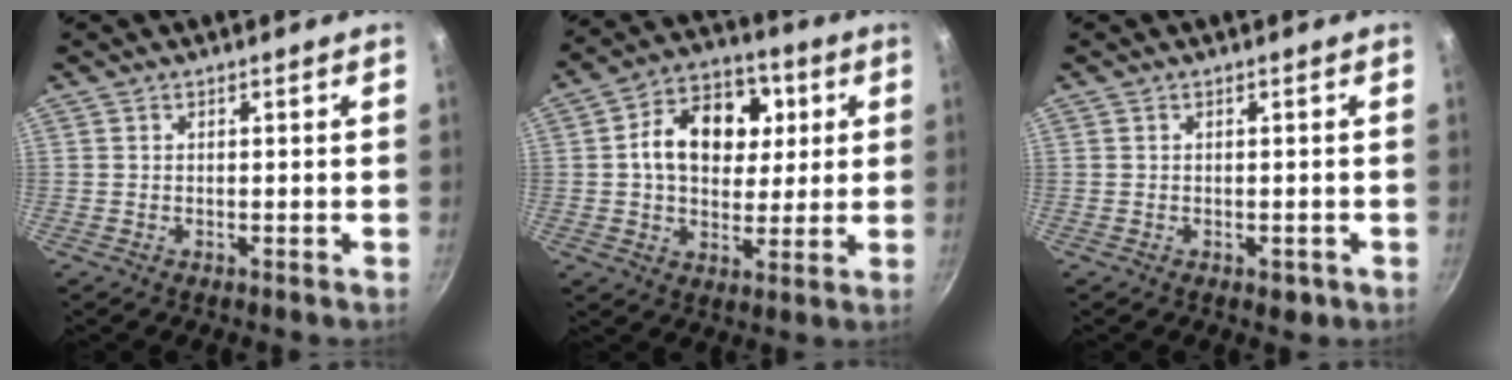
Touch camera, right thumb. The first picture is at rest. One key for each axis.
{"total": 15.1, "fx": 2.6, "fy": 10.9, "fz": 10.1, "tx": -0.122, "ty": 0.013, "tz": 0.036}
{"total": 1.5, "fx": -0.7, "fy": 1.0, "fz": 0.9, "tx": -0.001, "ty": 0.003, "tz": -0.004}